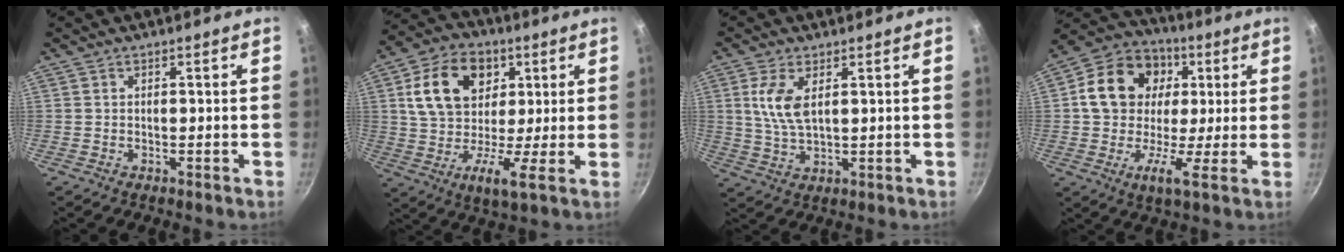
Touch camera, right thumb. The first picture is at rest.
{"total": 16.2, "force": [5.0, 10.9, 11.0], "torque": [-0.172, 0.005, 0.068]}
{"total": 6.9, "force": [2.0, 3.1, 5.9], "torque": [-0.118, -0.009, 0.044]}
{"total": 15.9, "force": [2.8, 12.0, 10.1], "torque": [-0.156, 0.020, 0.024]}